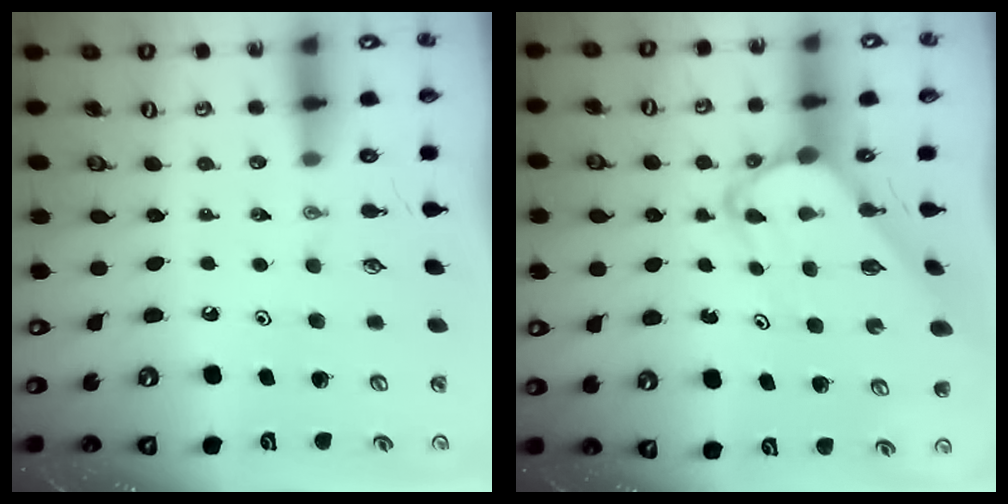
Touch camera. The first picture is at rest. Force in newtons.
{"total": 4.4, "press": 4.3, "slide": 0.4}